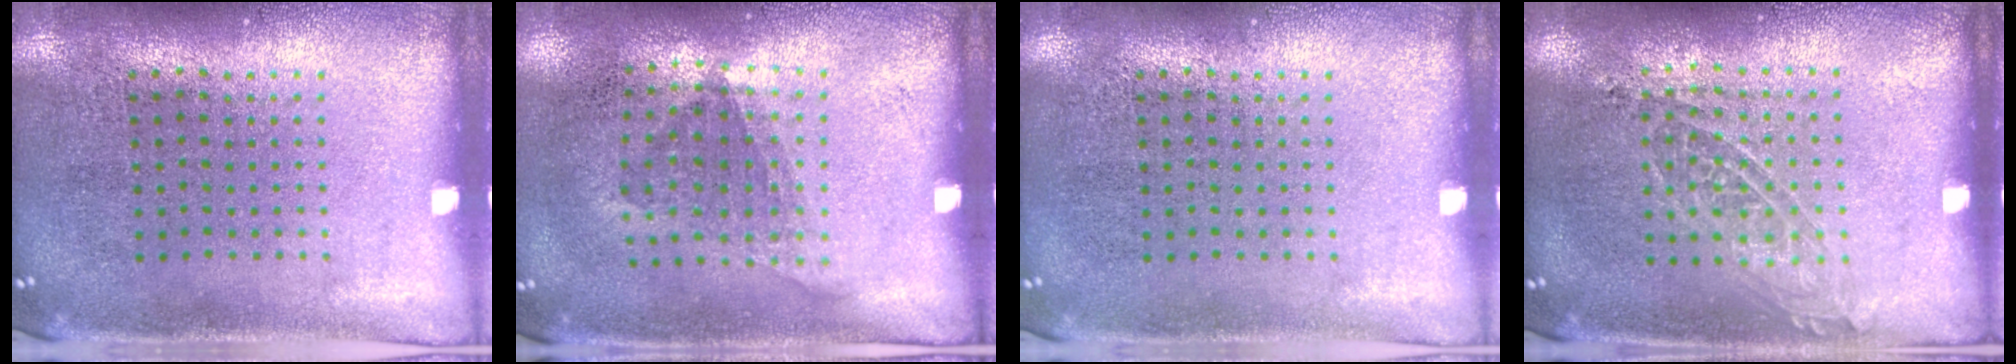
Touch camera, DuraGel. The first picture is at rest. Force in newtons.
{"total": 1.2, "press": 0.8, "slide": 0.8}
{"total": 0.0}
{"total": 1.2, "press": 1.1, "slide": 0.5}